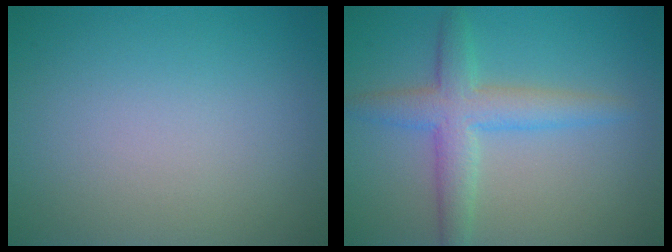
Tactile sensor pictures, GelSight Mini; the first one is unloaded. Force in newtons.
{"total": 4.3, "press": 4.3, "slide": 0.1}